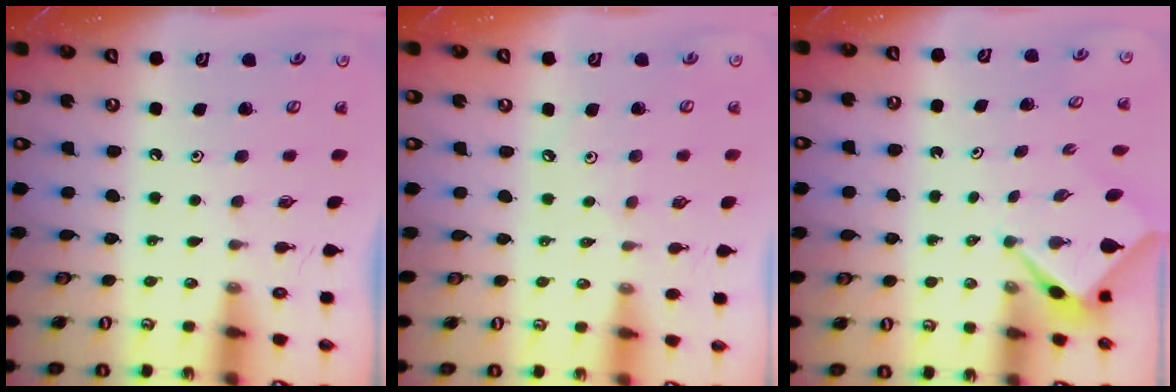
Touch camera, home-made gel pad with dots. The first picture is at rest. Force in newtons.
{"total": 2.8, "press": 2.8, "slide": 0.5}
{"total": 2.6, "press": 2.6, "slide": 0.2}